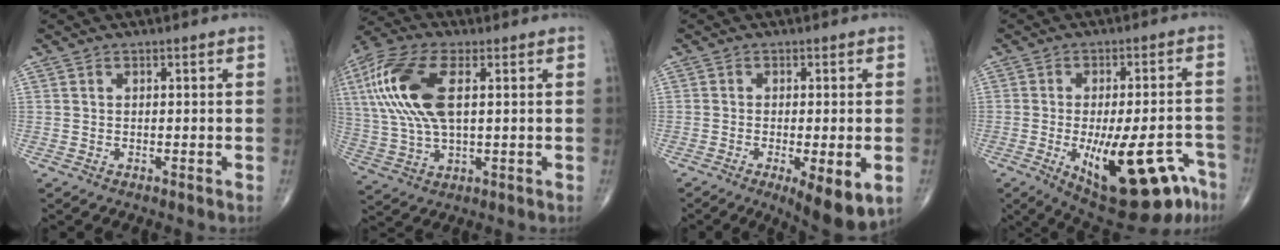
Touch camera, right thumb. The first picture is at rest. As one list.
[{"total": 17.4, "force": [4.0, 7.9, 15.0], "torque": [-0.340, 0.007, 0.072]}, {"total": 9.5, "force": [-3.3, 2.7, 8.5], "torque": [-0.120, -0.016, -0.045]}, {"total": 19.9, "force": [-9.1, 7.5, 16.0], "torque": [-0.179, 0.028, -0.111]}]